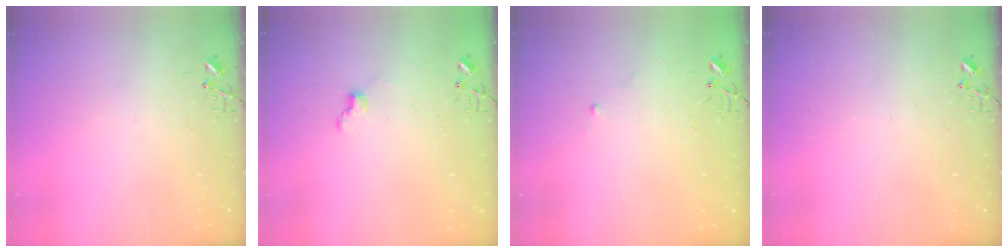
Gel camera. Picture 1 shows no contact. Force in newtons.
{"total": 6.6, "press": 6.6, "slide": 0.7}
{"total": 4.4, "press": 4.4, "slide": 0.6}
{"total": 0.0}